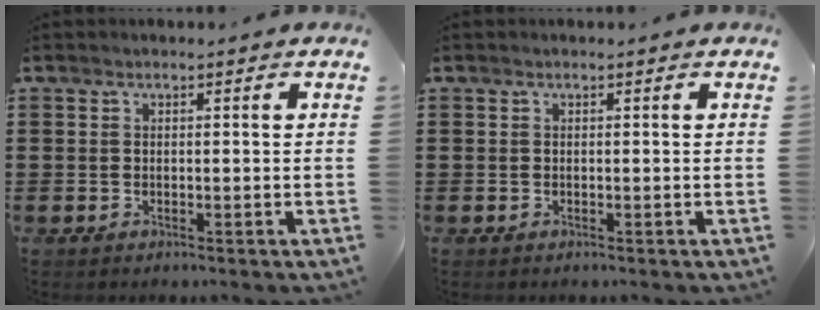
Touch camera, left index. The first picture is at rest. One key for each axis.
{"total": 0.0}